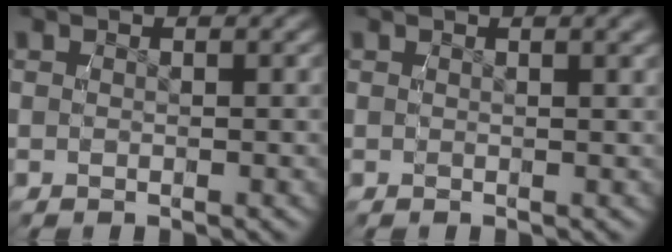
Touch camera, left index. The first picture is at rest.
{"total": 0.9, "force": [0.7, -0.4, 0.3], "torque": [0.000, 0.008, 0.008]}